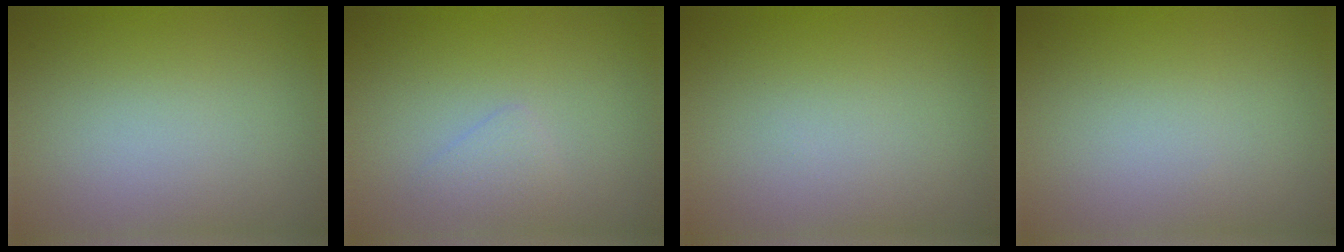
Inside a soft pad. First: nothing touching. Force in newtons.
{"total": 1.1, "press": 1.1, "slide": 0.1}
{"total": 0.0}
{"total": 0.0}